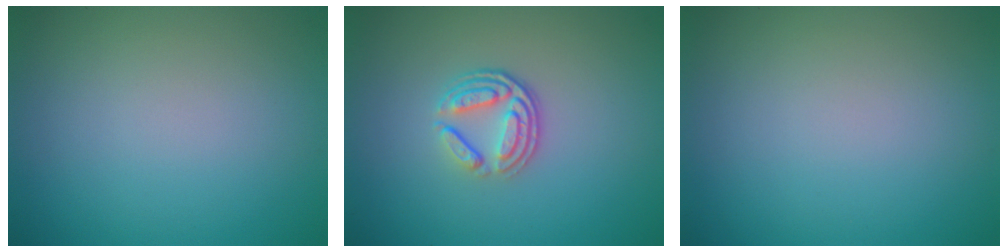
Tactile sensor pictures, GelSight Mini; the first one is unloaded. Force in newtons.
{"total": 3.6, "press": 2.6, "slide": 2.6}
{"total": 0.0}